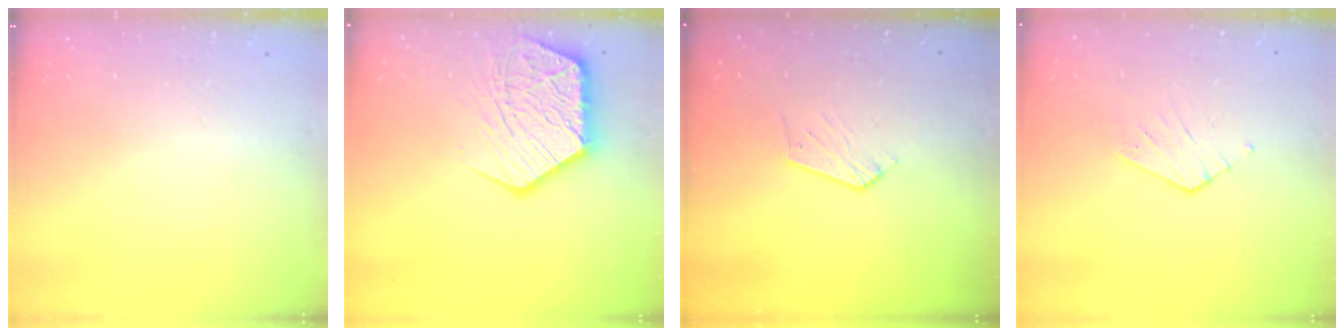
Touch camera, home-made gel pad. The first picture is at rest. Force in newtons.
{"total": 16.0, "press": 16.0, "slide": 1.3}
{"total": 5.4, "press": 5.4, "slide": 0.4}
{"total": 3.3, "press": 3.3, "slide": 0.3}